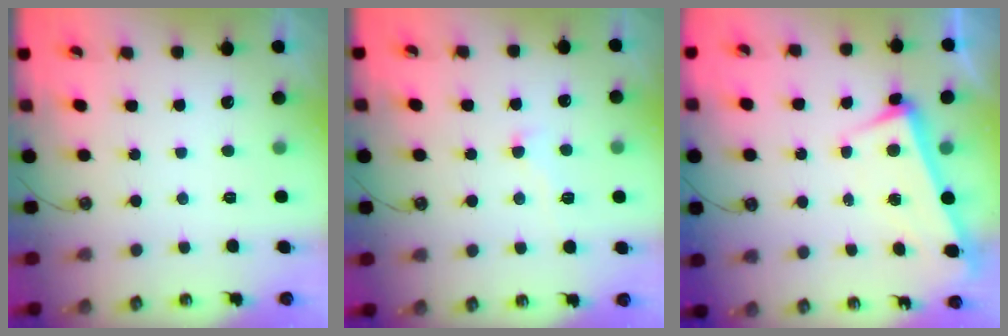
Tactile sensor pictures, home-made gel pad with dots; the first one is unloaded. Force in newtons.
{"total": 0.8, "press": 0.7, "slide": 0.4}
{"total": 3.4, "press": 3.3, "slide": 1.0}